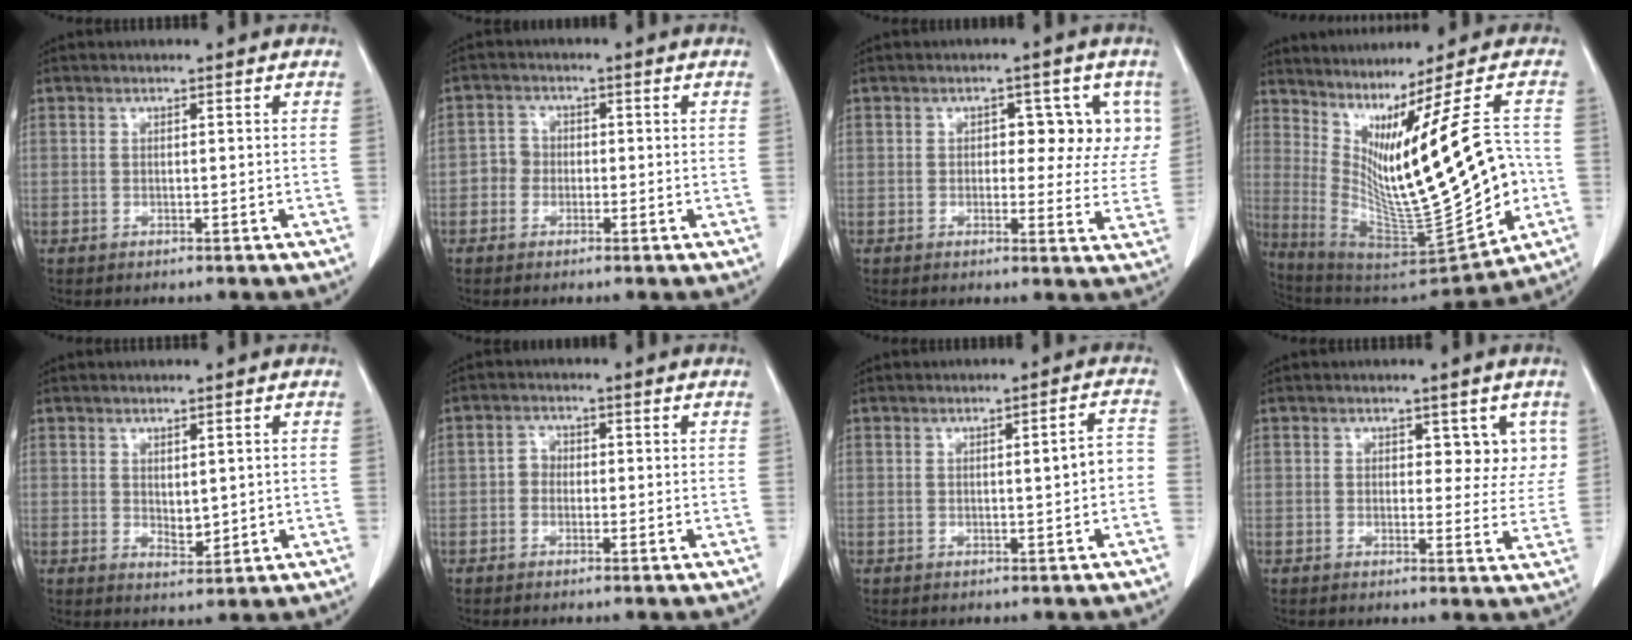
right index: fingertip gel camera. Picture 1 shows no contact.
{"total": 2.7, "force": [-0.5, 2.6, 0.7], "torque": [-0.004, 0.011, -0.015]}
{"total": 6.6, "force": [2.2, 4.0, 4.8], "torque": [-0.033, 0.015, 0.021]}
{"total": 21.2, "force": [0.3, 3.2, 21.0], "torque": [-0.351, -0.012, 0.025]}
{"total": 3.1, "force": [0.5, 1.6, 2.6], "torque": [-0.042, -0.008, 0.018]}
{"total": 2.1, "force": [-0.1, 1.9, 0.9], "torque": [-0.008, 0.010, -0.006]}
{"total": 3.5, "force": [-0.3, 0.6, 3.4], "torque": [-0.045, 0.011, -0.002]}
{"total": 4.6, "force": [2.3, 2.7, 3.0], "torque": [-0.012, 0.000, 0.024]}